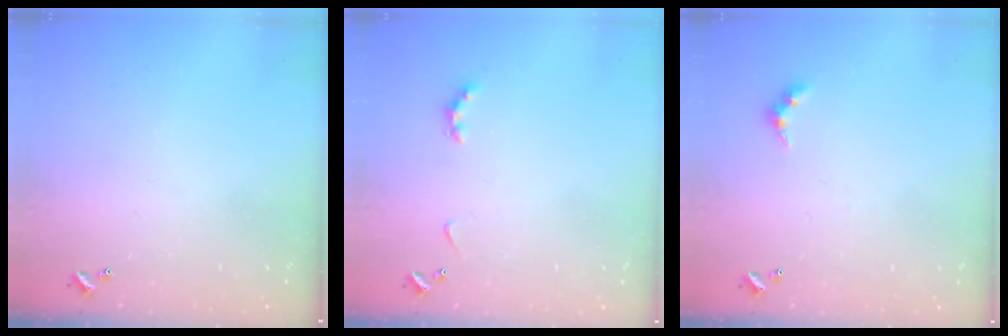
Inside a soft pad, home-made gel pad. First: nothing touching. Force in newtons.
{"total": 2.9, "press": 2.8, "slide": 0.6}
{"total": 2.4, "press": 2.4, "slide": 0.5}